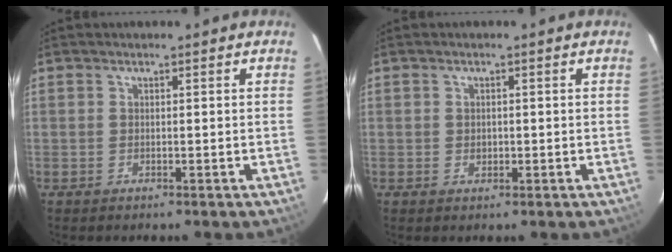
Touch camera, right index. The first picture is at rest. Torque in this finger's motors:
{"motor_torque": [-0.05, 0.02, -0.01, -0.01]}